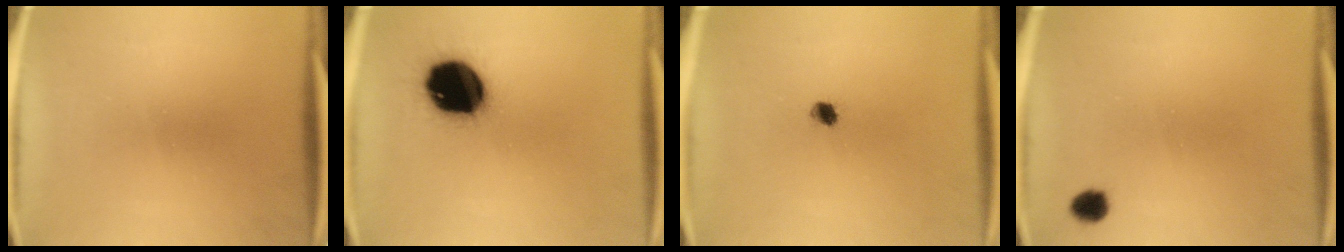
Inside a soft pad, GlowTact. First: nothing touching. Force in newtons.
{"total": 19.7}
{"total": 2.1}
{"total": 2.4}